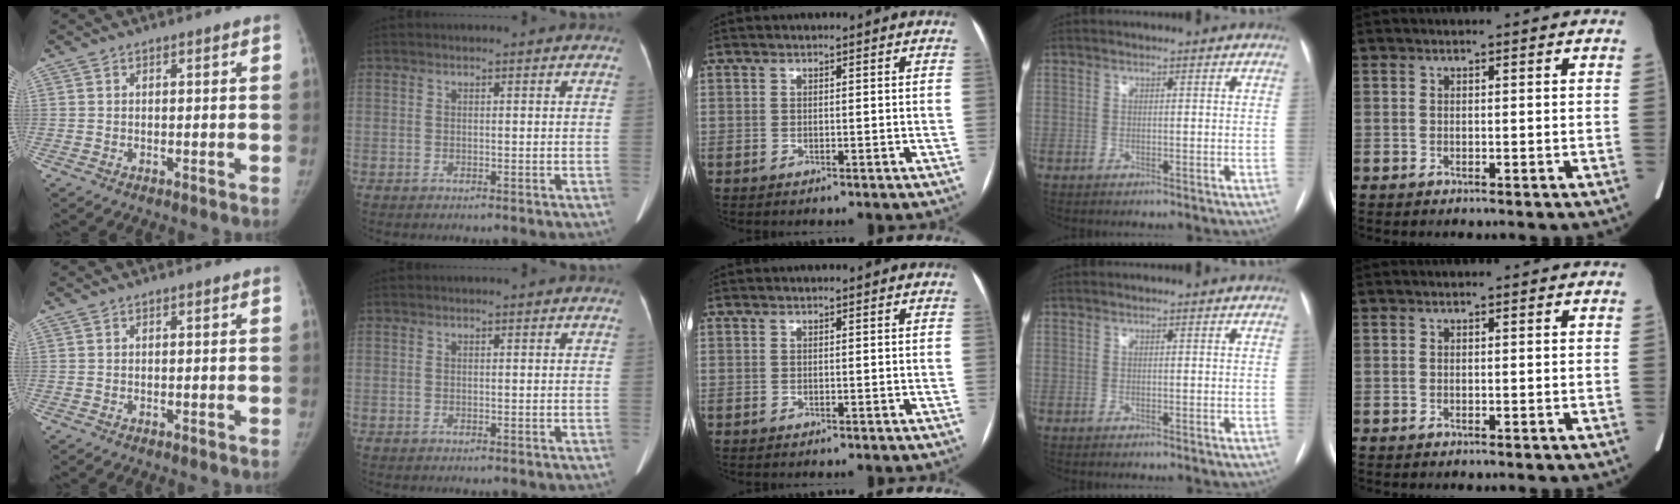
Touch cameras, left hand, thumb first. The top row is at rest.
{}